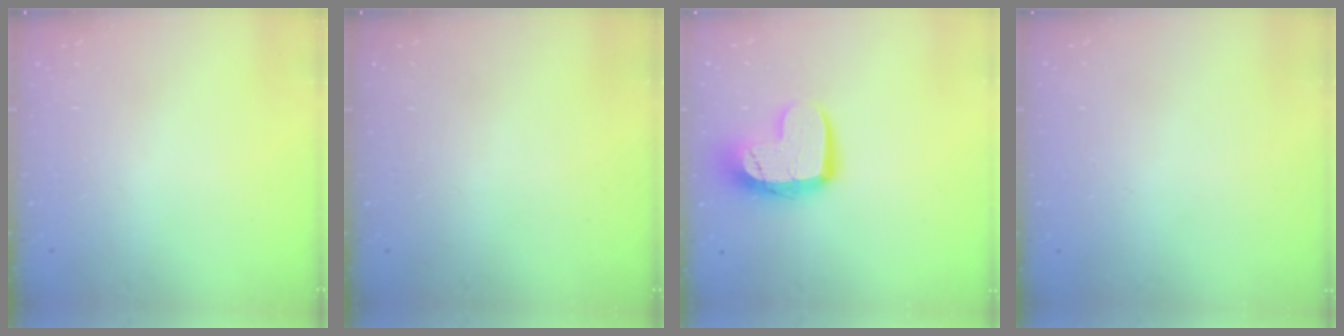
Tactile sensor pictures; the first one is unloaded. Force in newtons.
{"total": 0.0}
{"total": 12.7, "press": 12.7, "slide": 1.0}
{"total": 0.7, "press": 0.6, "slide": 0.3}